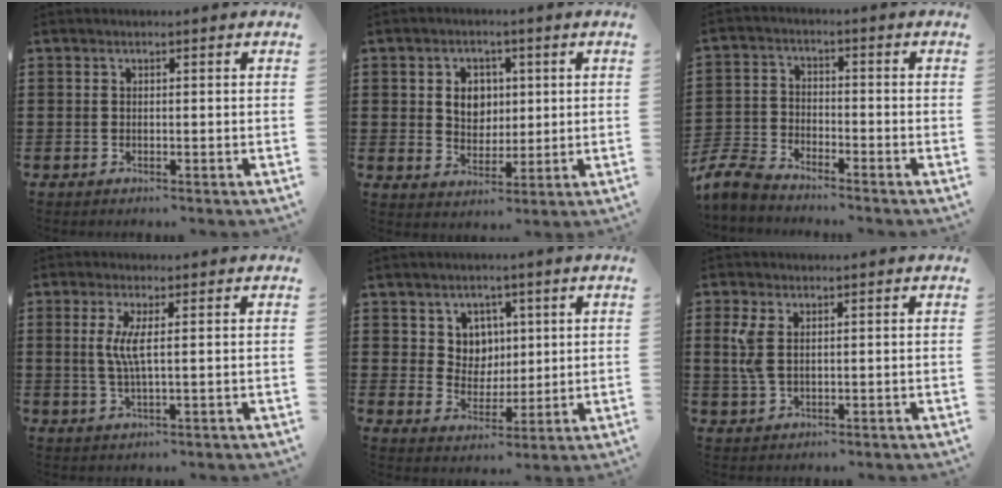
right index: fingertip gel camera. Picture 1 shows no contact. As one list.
[{"total": 4.7, "force": [1.1, 4.0, 2.2], "torque": [-0.052, 0.011, 0.014]}, {"total": 5.5, "force": [-5.2, 1.0, 1.5], "torque": [-0.065, -0.007, -0.111]}, {"total": 4.1, "force": [0.7, 0.1, 4.0], "torque": [-0.085, -0.008, 0.008]}, {"total": 5.2, "force": [2.6, 4.5, 0.5], "torque": [-0.038, 0.007, 0.048]}, {"total": 4.2, "force": [1.3, 2.0, 3.4], "torque": [-0.089, 0.000, 0.018]}]